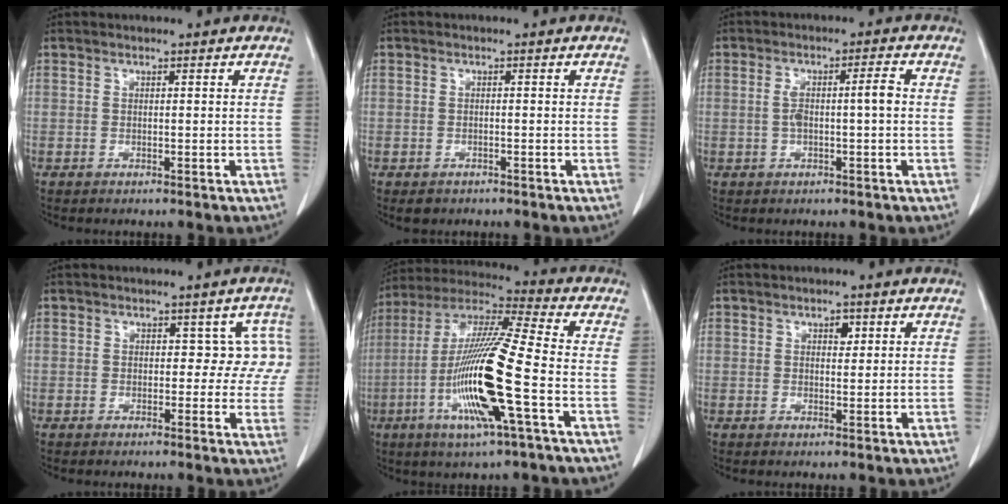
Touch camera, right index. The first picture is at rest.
{"total": 1.6, "force": [-1.0, 1.2, 0.3], "torque": [-0.006, 0.002, -0.012]}
{"total": 4.4, "force": [-0.1, 0.5, 4.4], "torque": [-0.086, 0.016, 0.003]}
{"total": 4.6, "force": [0.7, 3.2, 3.2], "torque": [-0.001, 0.022, 0.001]}
{"total": 18.0, "force": [-5.1, 0.4, 17.3], "torque": [-0.352, -0.015, -0.103]}
{"total": 1.5, "force": [0.7, 0.9, 1.0], "torque": [-0.012, -0.001, 0.009]}